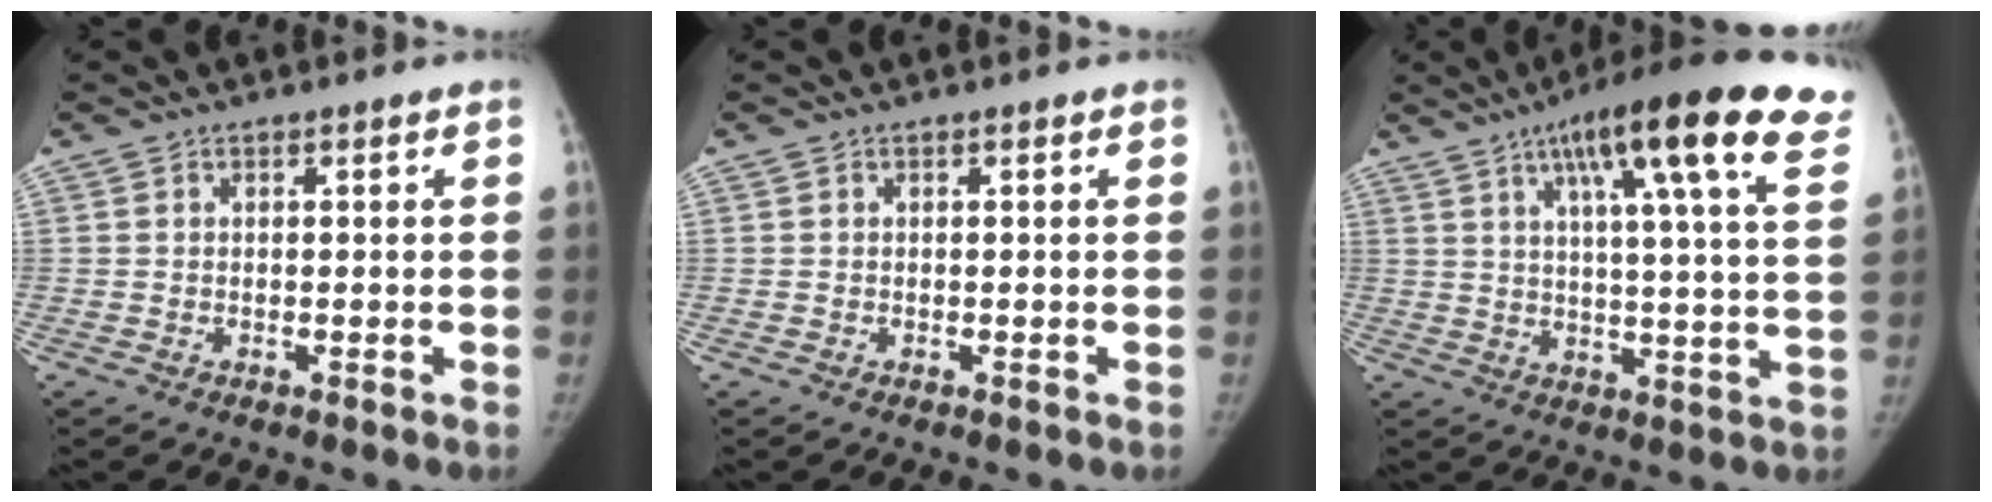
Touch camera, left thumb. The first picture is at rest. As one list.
[{"total": 0.0}, {"total": 22.5, "force": [12.5, 3.8, 18.3], "torque": [-0.254, -0.019, 0.161]}]